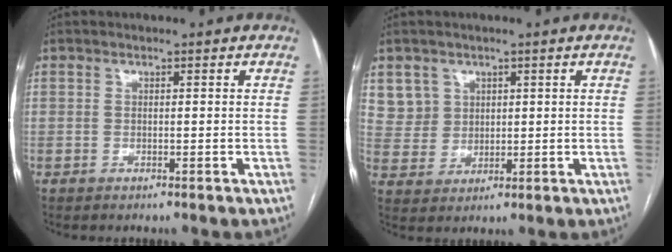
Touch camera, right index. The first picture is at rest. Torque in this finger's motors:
{"motor_torque": [-0.13, 0.25, 0.00, 0.02]}